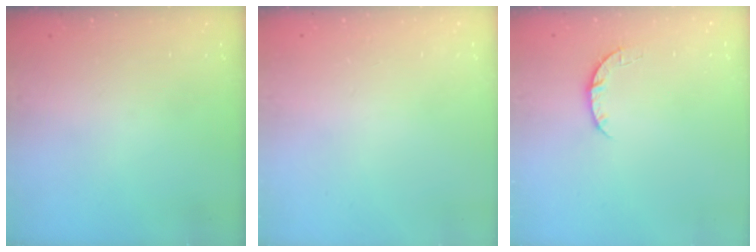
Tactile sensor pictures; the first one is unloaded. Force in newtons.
{"total": 2.4, "press": 2.4, "slide": 0.2}
{"total": 3.5, "press": 3.5, "slide": 0.5}